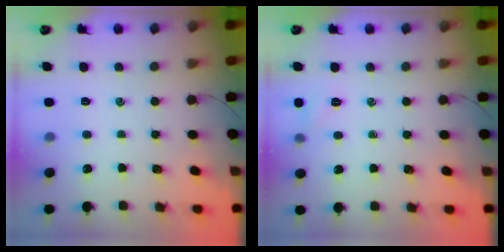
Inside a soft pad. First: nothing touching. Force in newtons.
{"total": 4.4, "press": 4.2, "slide": 1.4}